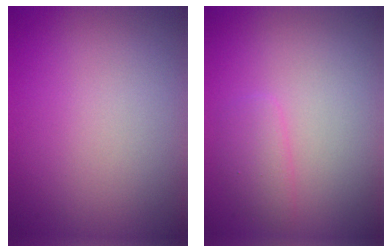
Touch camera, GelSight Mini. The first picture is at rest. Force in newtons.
{"total": 1.5, "press": 1.5, "slide": 0.1}